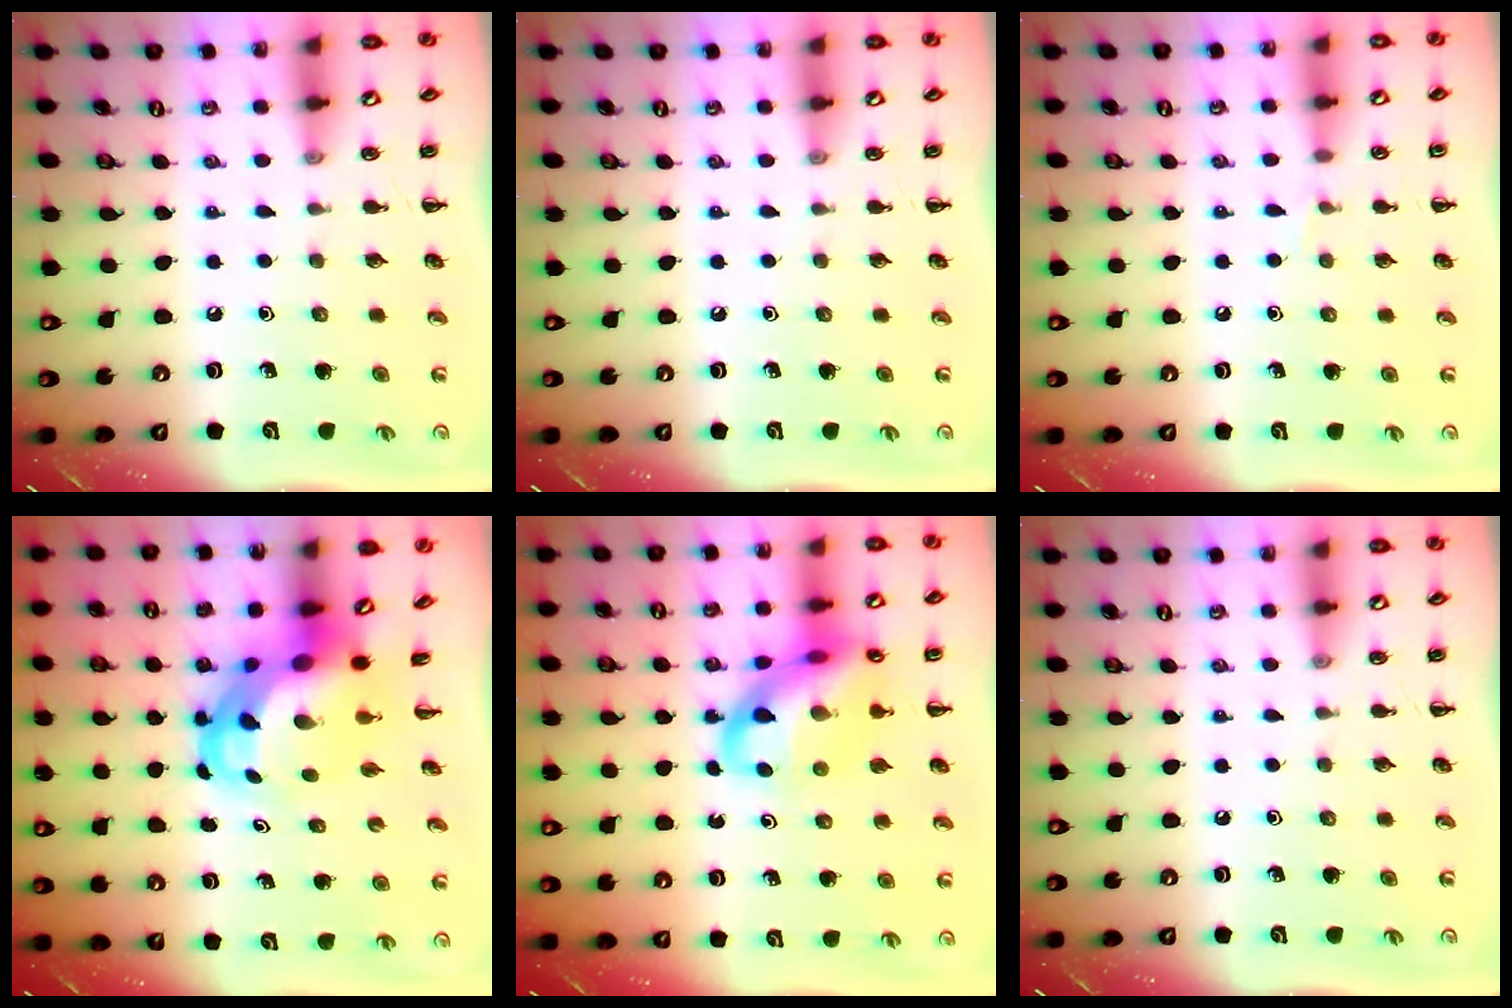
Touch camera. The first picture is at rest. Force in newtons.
{"total": 0.0}
{"total": 3.5, "press": 3.3, "slide": 1.0}
{"total": 7.4, "press": 7.1, "slide": 1.9}
{"total": 17.3, "press": 17.0, "slide": 3.1}
{"total": 0.0}